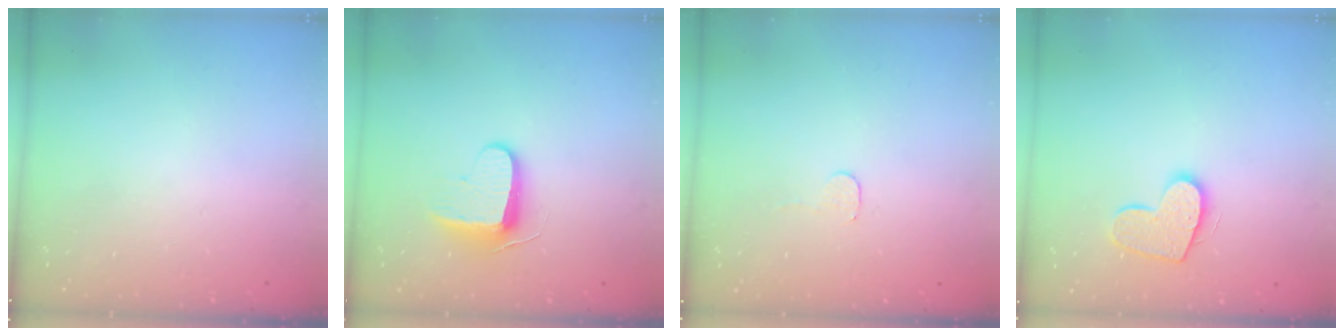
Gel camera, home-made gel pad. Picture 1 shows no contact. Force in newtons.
{"total": 8.7, "press": 8.7, "slide": 0.6}
{"total": 2.8, "press": 2.8, "slide": 0.2}
{"total": 11.1, "press": 11.1, "slide": 0.6}